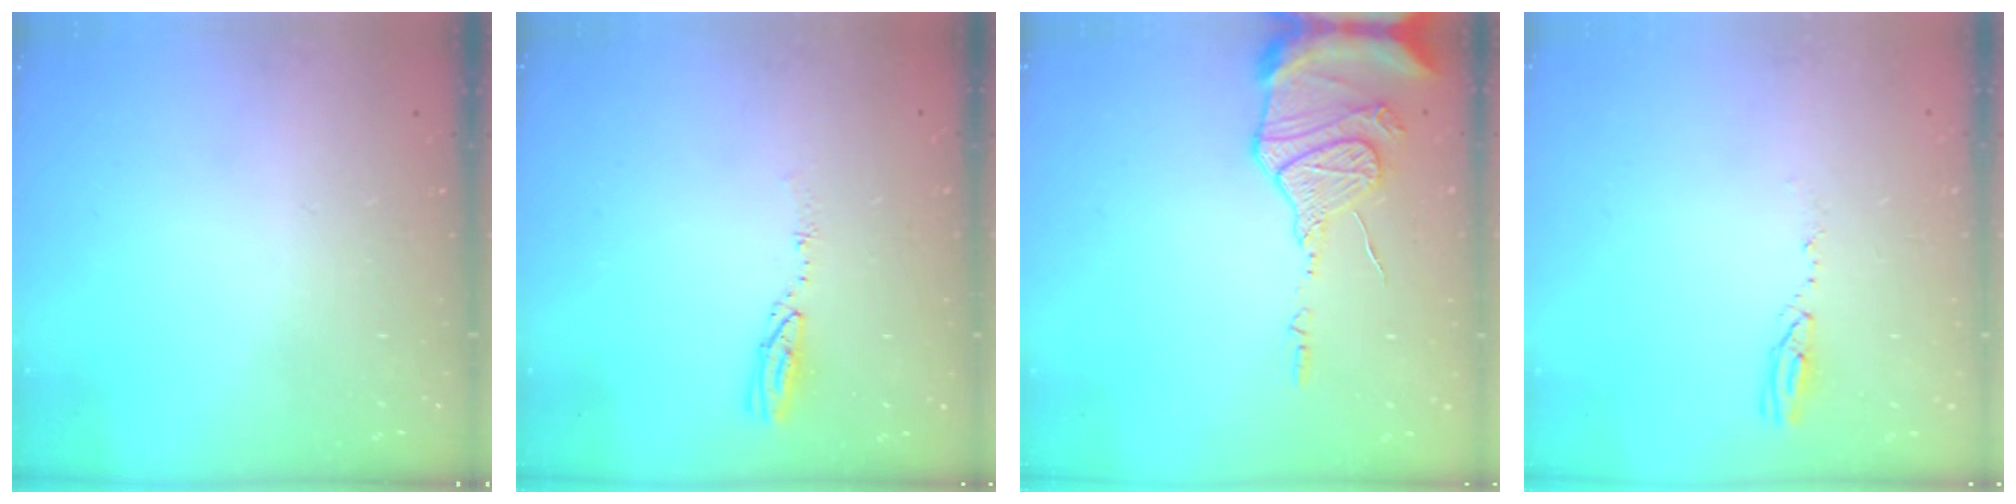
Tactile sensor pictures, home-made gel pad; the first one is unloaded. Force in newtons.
{"total": 3.5, "press": 3.5, "slide": 0.3}
{"total": 13.5, "press": 13.4, "slide": 1.7}
{"total": 4.1, "press": 4.1, "slide": 0.4}